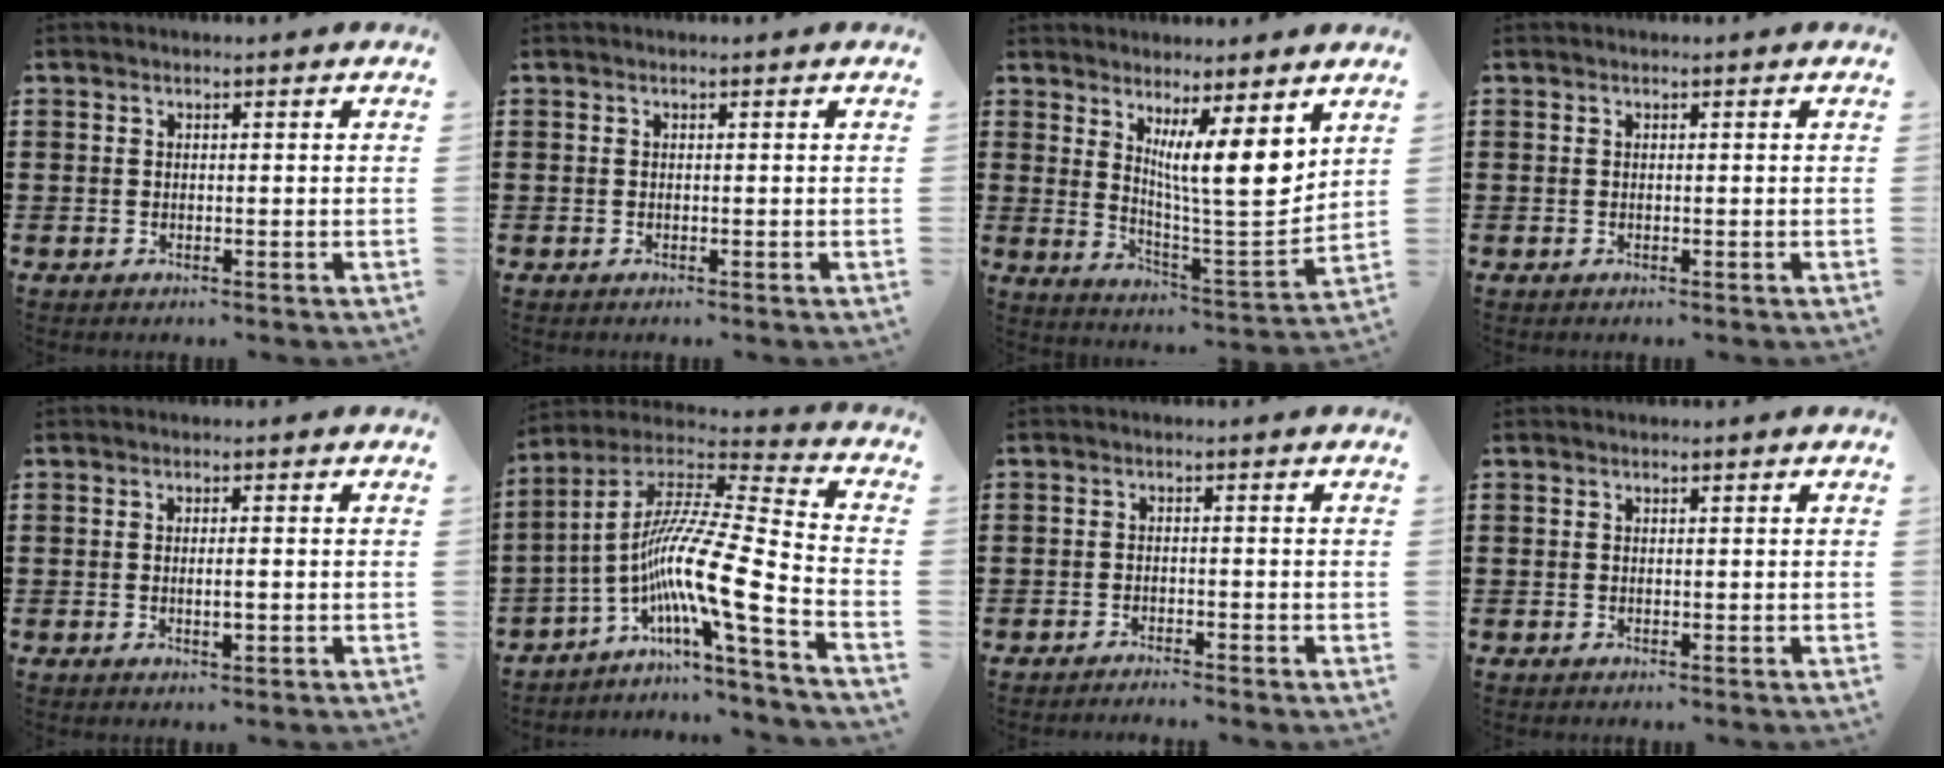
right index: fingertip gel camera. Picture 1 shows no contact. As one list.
[{"total": 0.0}, {"total": 9.9, "force": [5.4, 1.1, 8.2], "torque": [-0.136, -0.039, 0.086]}, {"total": 0.0}, {"total": 1.8, "force": [-0.3, 0.3, 1.8], "torque": [-0.032, -0.001, -0.006]}, {"total": 13.1, "force": [-5.0, 1.7, 12.0], "torque": [-0.235, -0.021, -0.104]}, {"total": 1.4, "force": [-1.4, -0.1, 0.0], "torque": [-0.004, 0.003, -0.028]}, {"total": 0.0}]